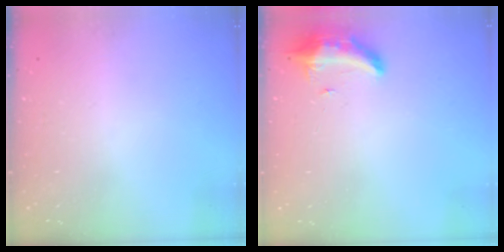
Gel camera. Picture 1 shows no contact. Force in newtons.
{"total": 8.3, "press": 8.2, "slide": 1.5}